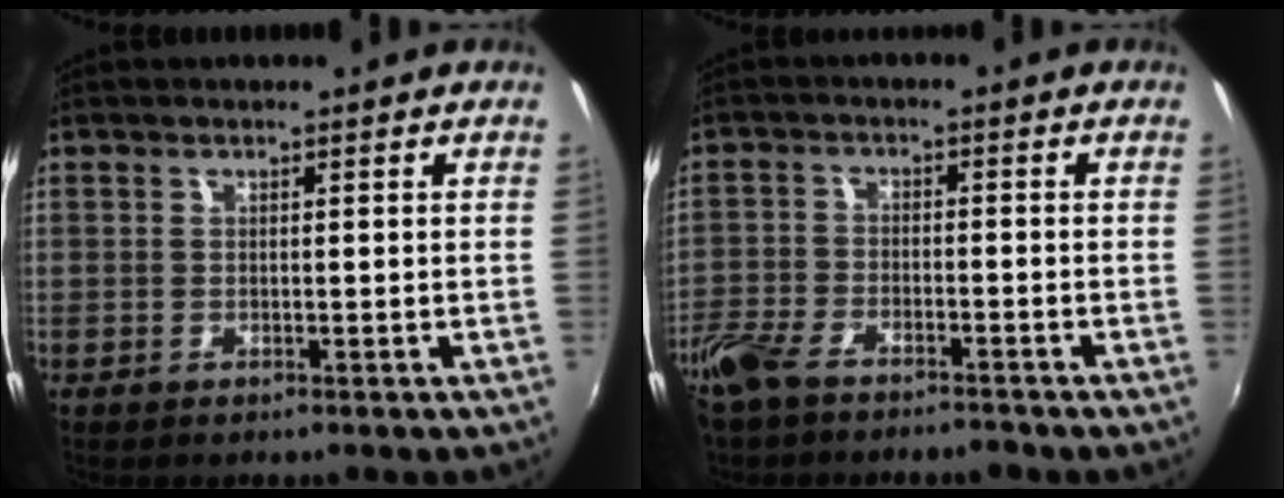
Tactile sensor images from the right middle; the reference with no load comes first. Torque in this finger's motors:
{"motor_torque": [0.98, -0.92, 0.22, 0.07]}